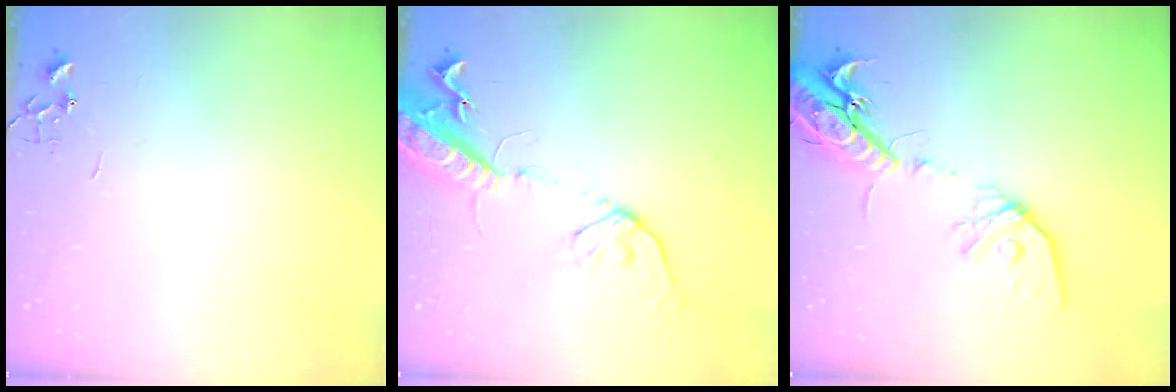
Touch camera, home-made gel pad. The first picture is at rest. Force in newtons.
{"total": 16.2, "press": 15.8, "slide": 3.6}
{"total": 18.3, "press": 17.9, "slide": 3.7}